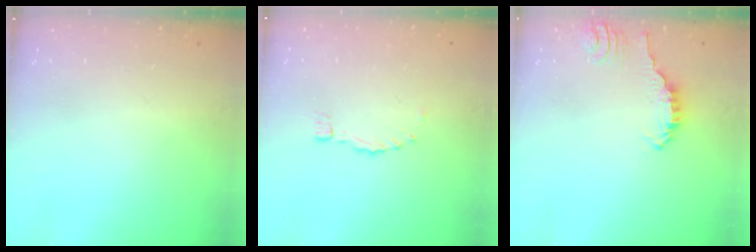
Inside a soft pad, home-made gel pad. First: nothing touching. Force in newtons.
{"total": 0.0}
{"total": 1.4, "press": 1.4, "slide": 0.3}